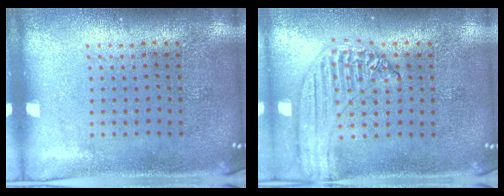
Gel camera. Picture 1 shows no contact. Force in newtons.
{"total": 1.3, "press": 1.3, "slide": 0.1}